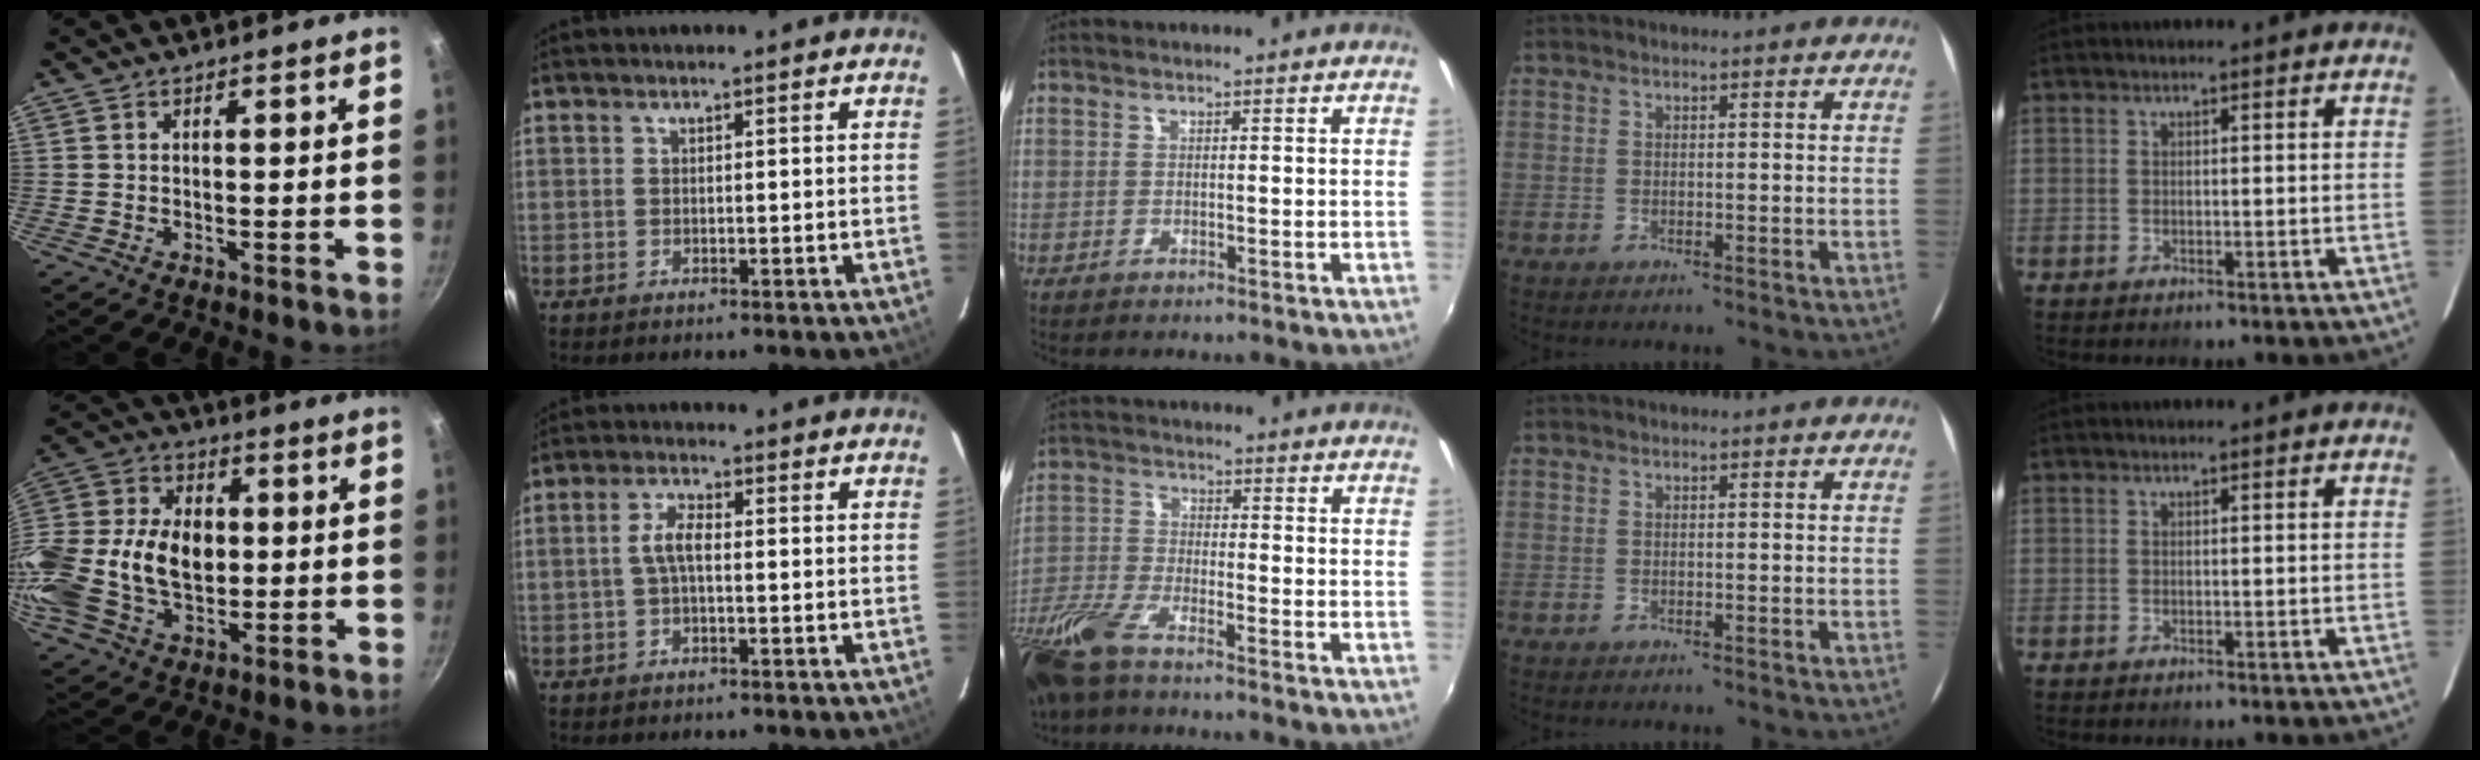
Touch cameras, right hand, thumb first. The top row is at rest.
{"thumb": {"total": 24.3, "force": [-0.6, 17.1, 17.2], "torque": [-0.341, 0.029, -0.013]}, "index": {"total": 3.9, "force": [-0.3, 1.5, 3.6], "torque": [-0.075, 0.010, -0.005]}, "middle": {"total": 11.3, "force": [-8.6, 2.7, 6.8], "torque": [-0.162, -0.023, -0.178]}}